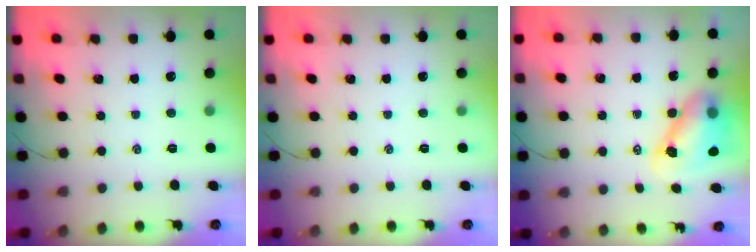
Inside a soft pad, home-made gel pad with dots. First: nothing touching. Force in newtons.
{"total": 0.0}
{"total": 8.6, "press": 8.4, "slide": 1.9}